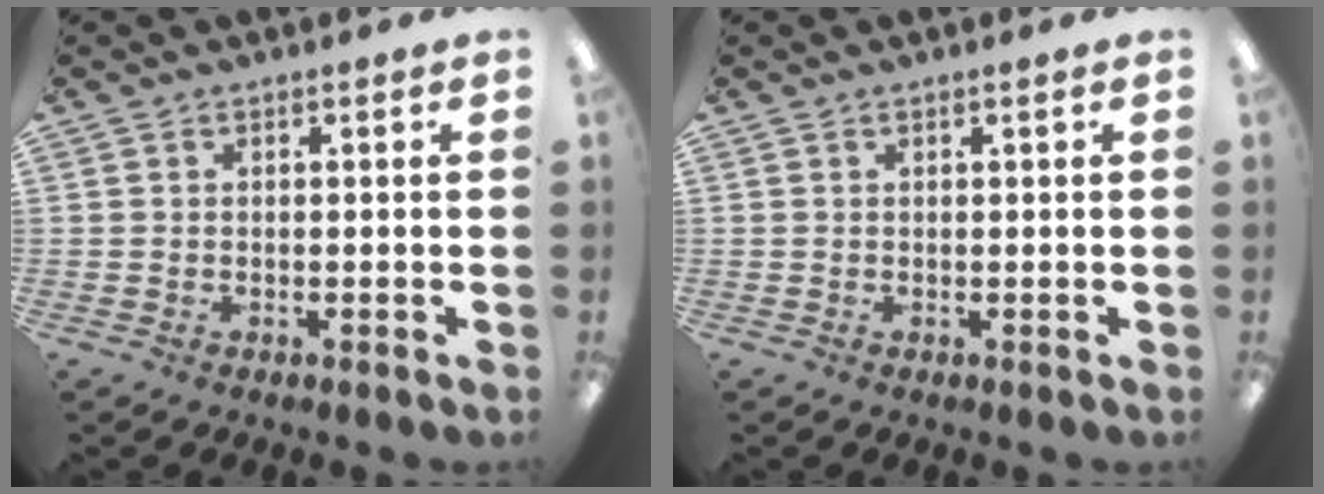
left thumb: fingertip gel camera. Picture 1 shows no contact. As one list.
[{"total": 1.0, "force": [0.4, 0.1, 0.9], "torque": [-0.017, 0.000, 0.007]}]